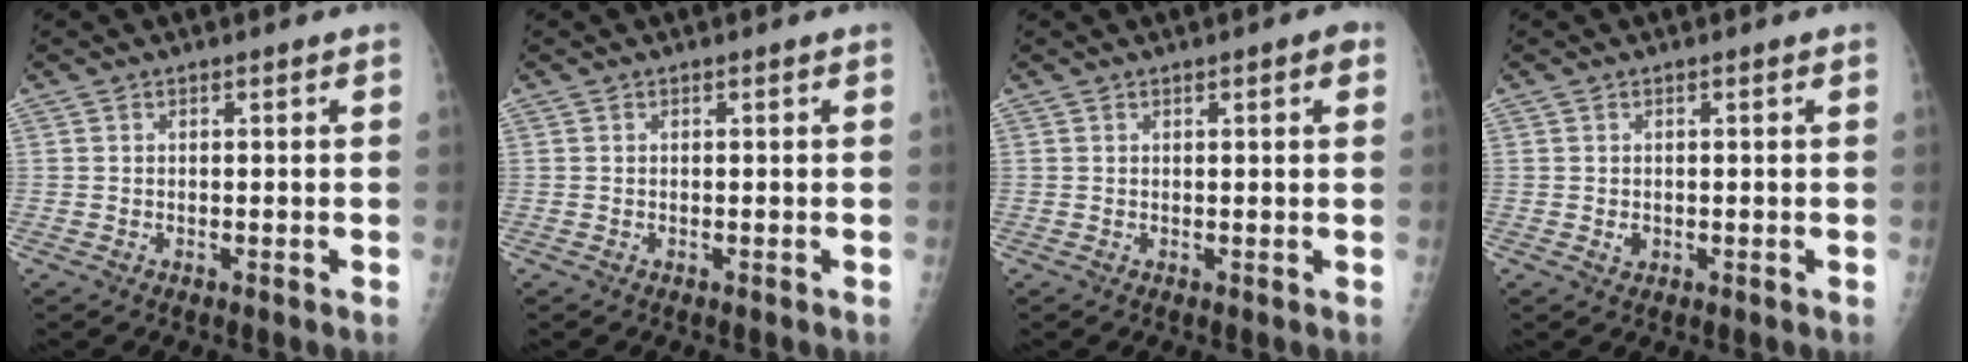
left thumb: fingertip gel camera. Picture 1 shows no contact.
{"total": 0.0}
{"total": 2.3, "force": [1.0, 0.5, 2.0], "torque": [-0.022, 0.001, 0.011]}
{"total": 1.2, "force": [0.1, 0.9, 0.8], "torque": [-0.008, 0.000, 0.005]}